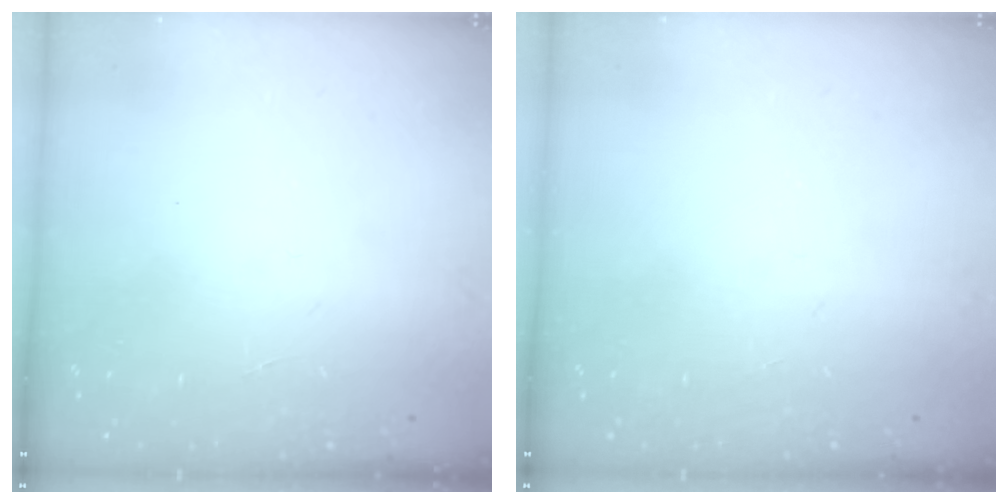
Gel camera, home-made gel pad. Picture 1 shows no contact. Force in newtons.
{"total": 0.0}